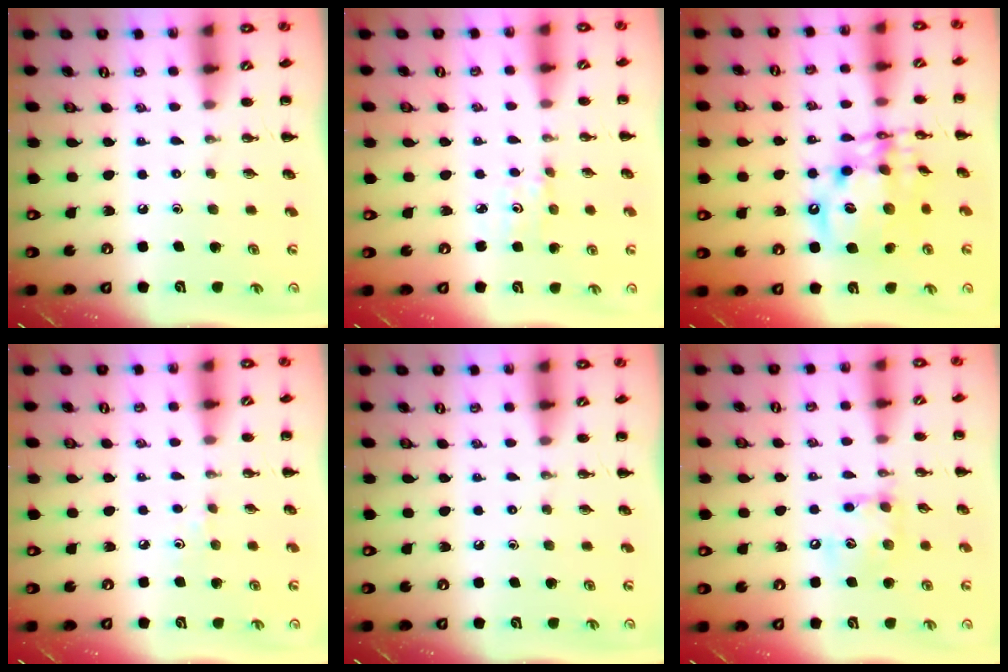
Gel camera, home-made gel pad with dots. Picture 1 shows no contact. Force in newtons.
{"total": 2.9, "press": 2.8, "slide": 0.8}
{"total": 15.4, "press": 15.1, "slide": 3.1}
{"total": 2.7, "press": 2.5, "slide": 0.9}
{"total": 0.0}
{"total": 10.9, "press": 10.8, "slide": 1.5}